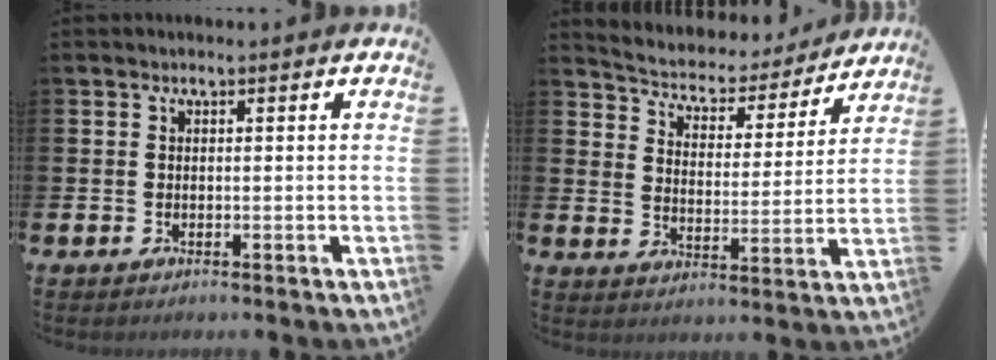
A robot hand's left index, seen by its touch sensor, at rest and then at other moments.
{"total": 4.7, "force": [4.3, 1.6, 0.5], "torque": [-0.039, -0.037, 0.068]}